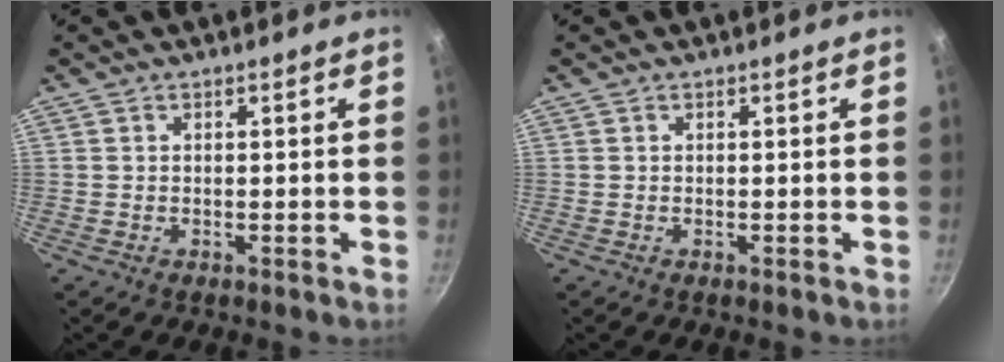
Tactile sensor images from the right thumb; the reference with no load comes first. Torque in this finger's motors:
{"motor_torque": [0.00, 0.00, 0.01, -0.01, 0.00]}